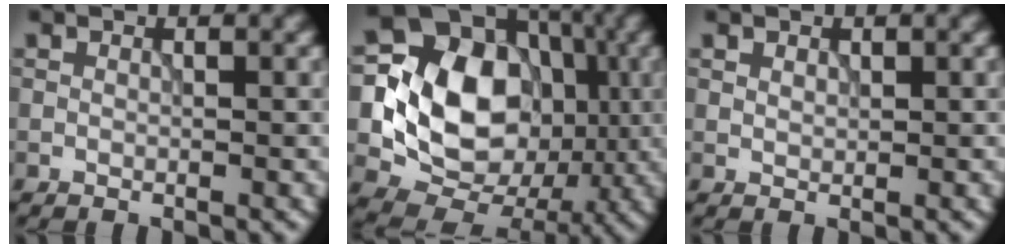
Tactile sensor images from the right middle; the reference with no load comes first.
{"total": 12.1, "force": [-0.4, 9.8, 7.0], "torque": [-0.134, -0.003, -0.021]}
{"total": 0.7, "force": [0.5, 0.5, 0.3], "torque": [-0.008, -0.001, 0.010]}